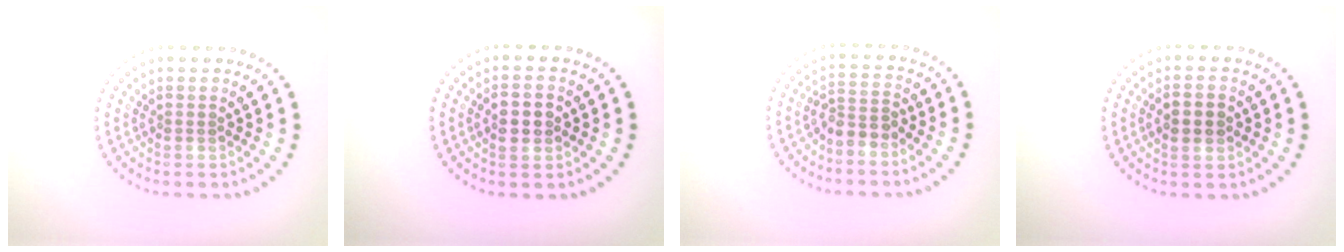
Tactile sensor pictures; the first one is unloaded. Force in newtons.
{"total": 2.3, "press": 2.2, "slide": 0.2}
{"total": 2.2, "press": 1.8, "slide": 1.4}
{"total": 2.4, "press": 2.4, "slide": 0.1}